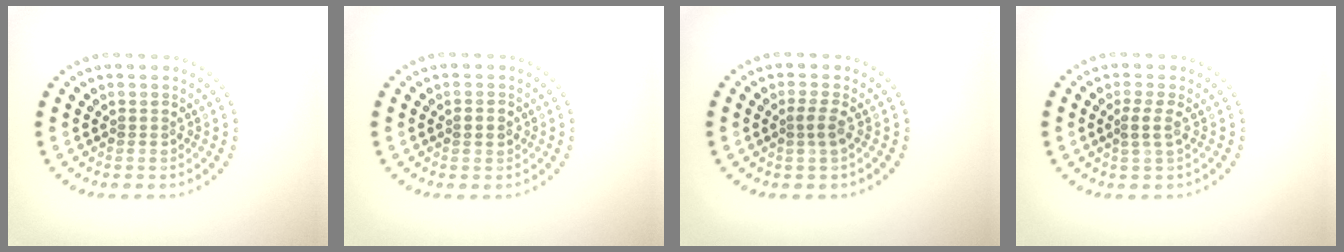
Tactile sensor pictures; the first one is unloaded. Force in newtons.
{"total": 0.8, "press": 0.8, "slide": 0.2}
{"total": 1.3, "press": 1.0, "slide": 0.8}
{"total": 1.5, "press": 1.2, "slide": 0.9}